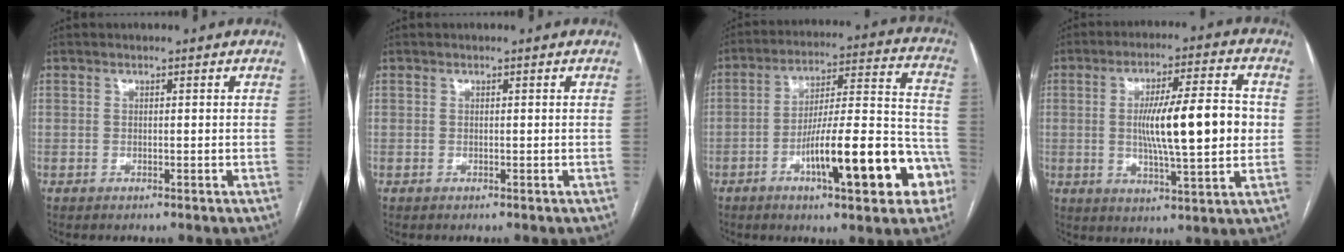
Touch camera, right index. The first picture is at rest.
{"total": 0.0}
{"total": 18.7, "force": [-7.6, 3.5, 16.7], "torque": [-0.216, 0.030, -0.104]}
{"total": 13.9, "force": [0.3, 1.9, 13.7], "torque": [-0.223, 0.010, 0.004]}